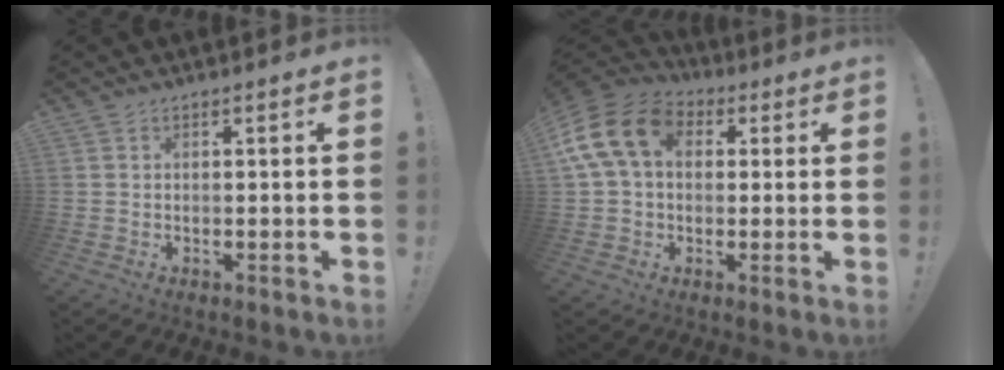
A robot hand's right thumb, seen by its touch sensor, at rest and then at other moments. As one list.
[{"total": 16.2, "force": [4.2, 11.6, 10.5], "torque": [-0.191, 0.008, 0.079]}]